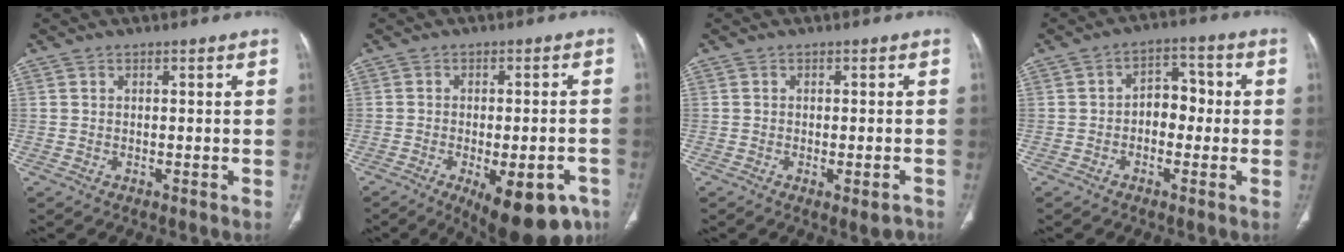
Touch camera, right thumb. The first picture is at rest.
{"total": 15.6, "force": [-7.9, 6.4, 11.8], "torque": [-0.115, 0.017, -0.096]}
{"total": 3.4, "force": [-1.8, 1.1, 2.6], "torque": [-0.031, 0.009, -0.016]}
{"total": 6.3, "force": [-0.5, 4.4, 4.5], "torque": [-0.037, 0.025, -0.016]}